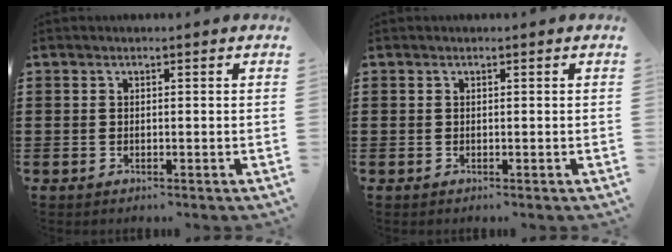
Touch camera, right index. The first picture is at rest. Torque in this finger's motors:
{"motor_torque": [0.97, 1.16, 0.00, 0.01]}